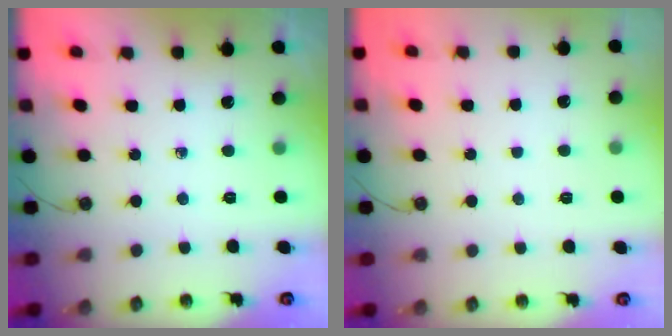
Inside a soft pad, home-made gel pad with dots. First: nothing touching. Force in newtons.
{"total": 1.1, "press": 1.1, "slide": 0.1}